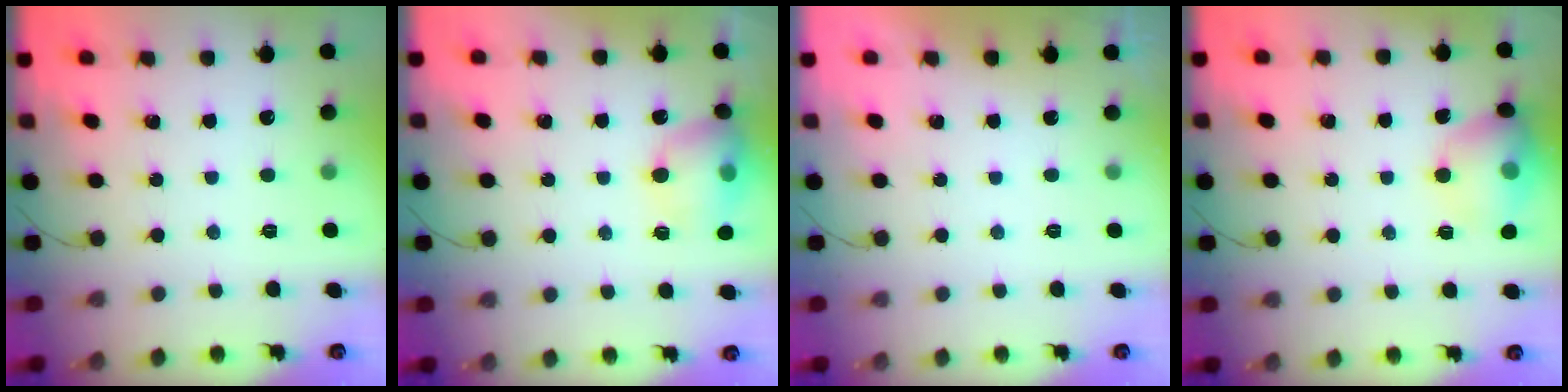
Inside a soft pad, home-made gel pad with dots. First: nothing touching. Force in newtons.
{"total": 13.0, "press": 12.9, "slide": 2.0}
{"total": 0.0}
{"total": 14.8, "press": 13.3, "slide": 6.5}